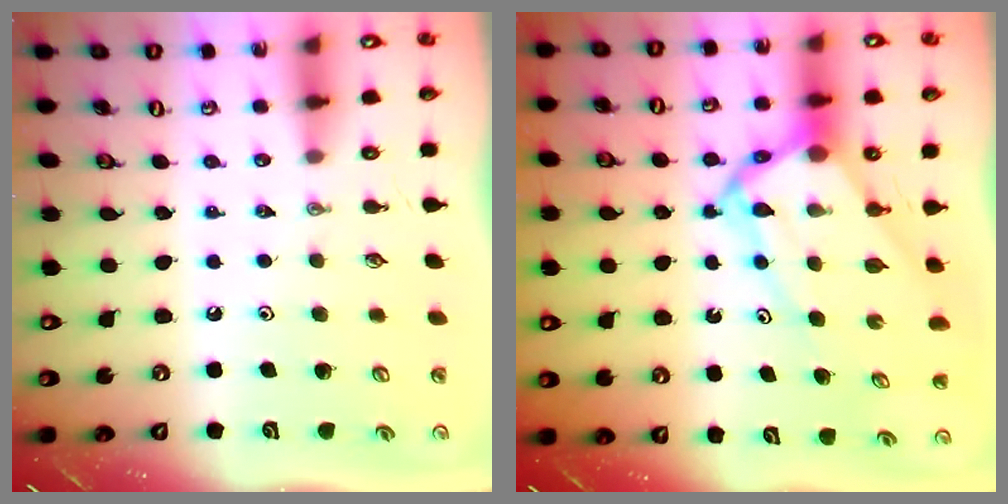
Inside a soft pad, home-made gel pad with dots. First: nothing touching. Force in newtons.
{"total": 11.3, "press": 11.2, "slide": 1.1}